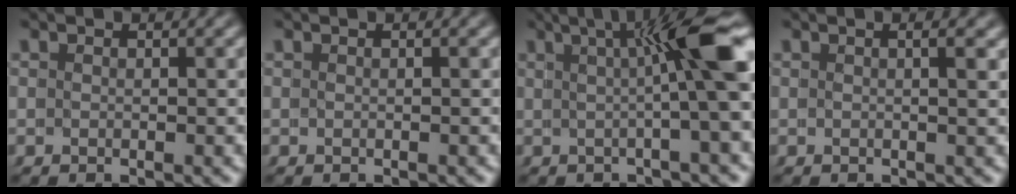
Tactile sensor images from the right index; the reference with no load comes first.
{"total": 0.5, "force": [0.0, -0.5, 0.0], "torque": [0.003, 0.002, 0.001]}
{"total": 7.4, "force": [1.6, 0.0, 7.2], "torque": [-0.077, 0.025, 0.024]}
{"total": 1.5, "force": [0.5, -1.3, 0.4], "torque": [0.000, 0.000, 0.013]}